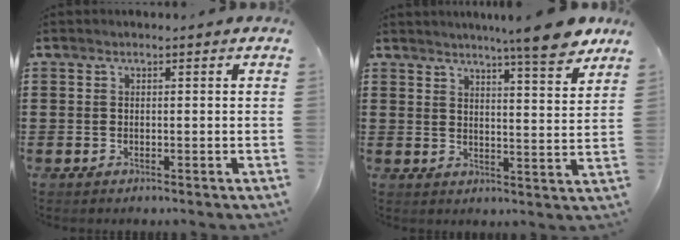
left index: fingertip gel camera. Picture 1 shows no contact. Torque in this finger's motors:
{"motor_torque": [1.10, -1.04, 0.36, 0.11]}